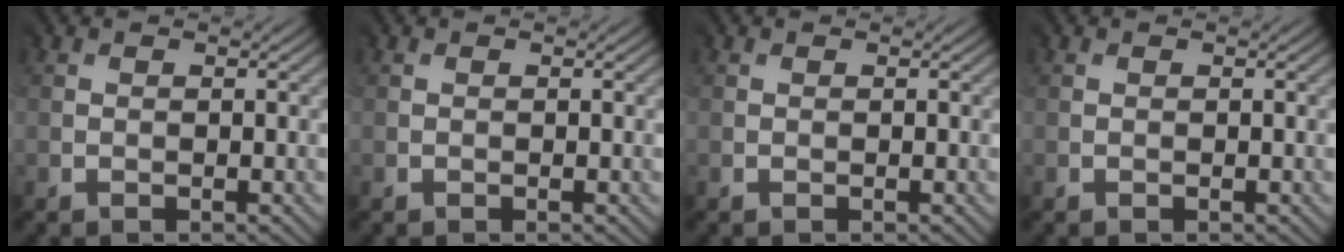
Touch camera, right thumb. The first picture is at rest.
{"total": 0.0}
{"total": 0.0}
{"total": 0.0}